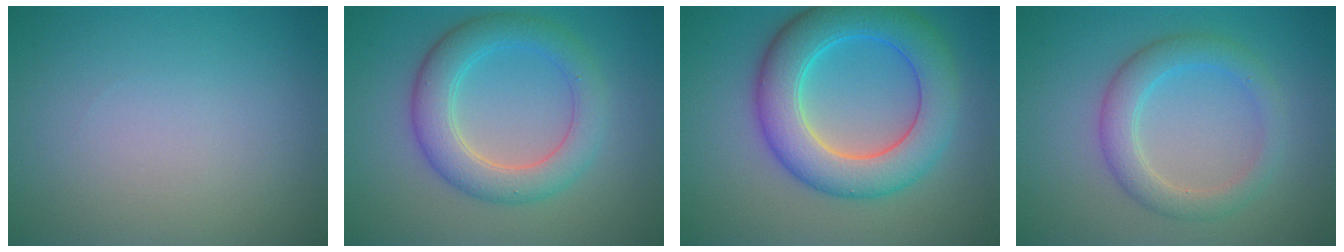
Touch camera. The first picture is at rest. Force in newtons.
{"total": 5.3, "press": 5.3, "slide": 0.1}
{"total": 8.3, "press": 8.3, "slide": 0.1}
{"total": 3.5, "press": 3.5, "slide": 0.2}